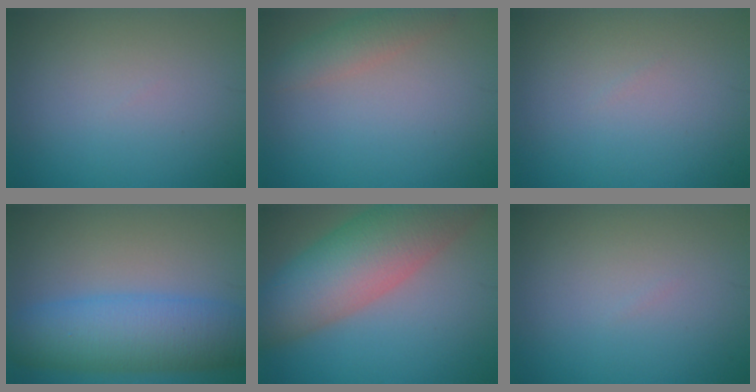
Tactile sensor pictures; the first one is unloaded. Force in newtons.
{"total": 2.4, "press": 2.4, "slide": 0.2}
{"total": 0.0}
{"total": 8.8, "press": 8.8, "slide": 0.2}
{"total": 9.9, "press": 9.9, "slide": 0.4}
{"total": 0.0}